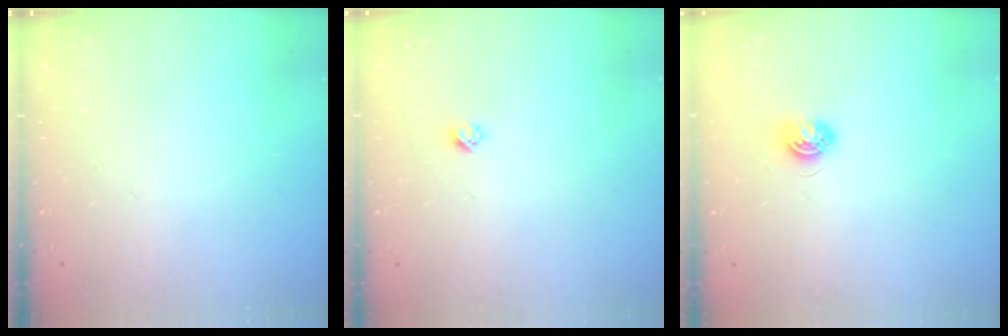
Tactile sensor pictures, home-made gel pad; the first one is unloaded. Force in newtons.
{"total": 2.4, "press": 2.4, "slide": 0.2}
{"total": 5.4, "press": 5.4, "slide": 0.5}